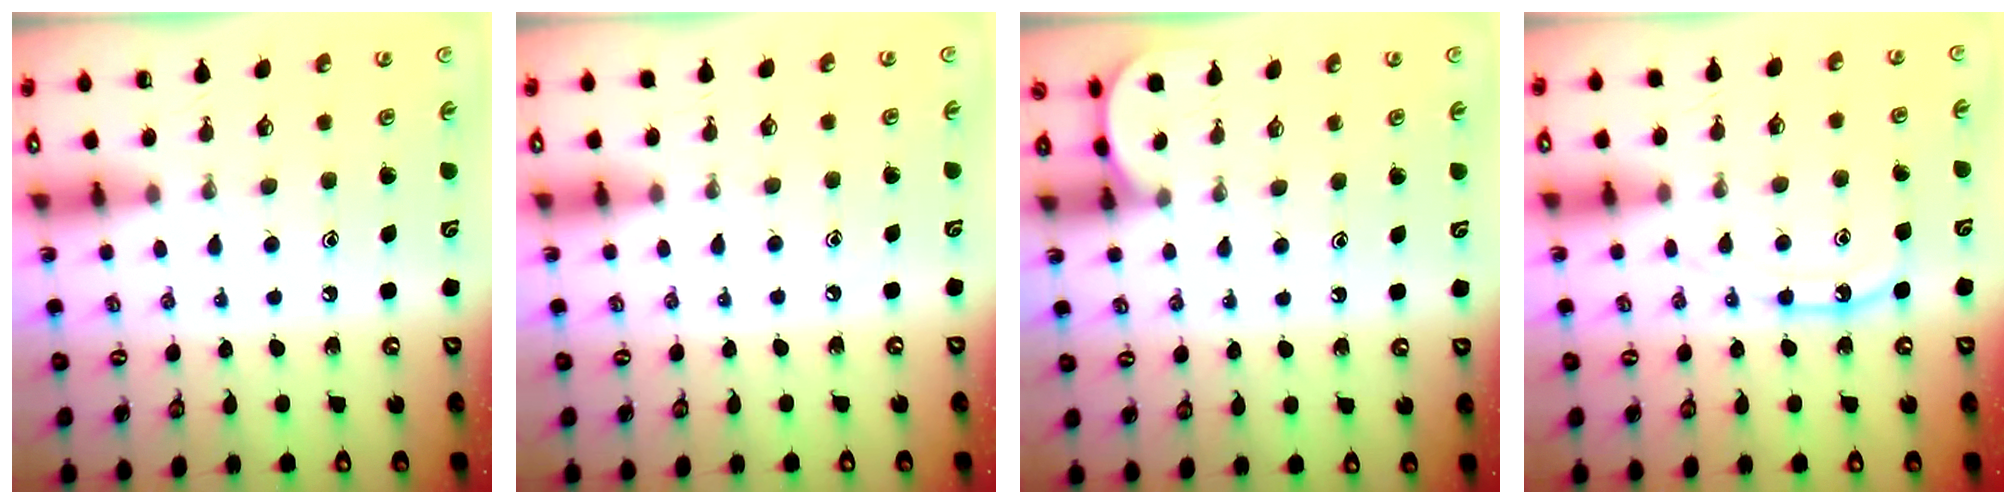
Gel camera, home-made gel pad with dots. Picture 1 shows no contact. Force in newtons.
{"total": 0.0}
{"total": 0.7, "press": 0.7, "slide": 0.1}
{"total": 9.5, "press": 9.5, "slide": 0.8}